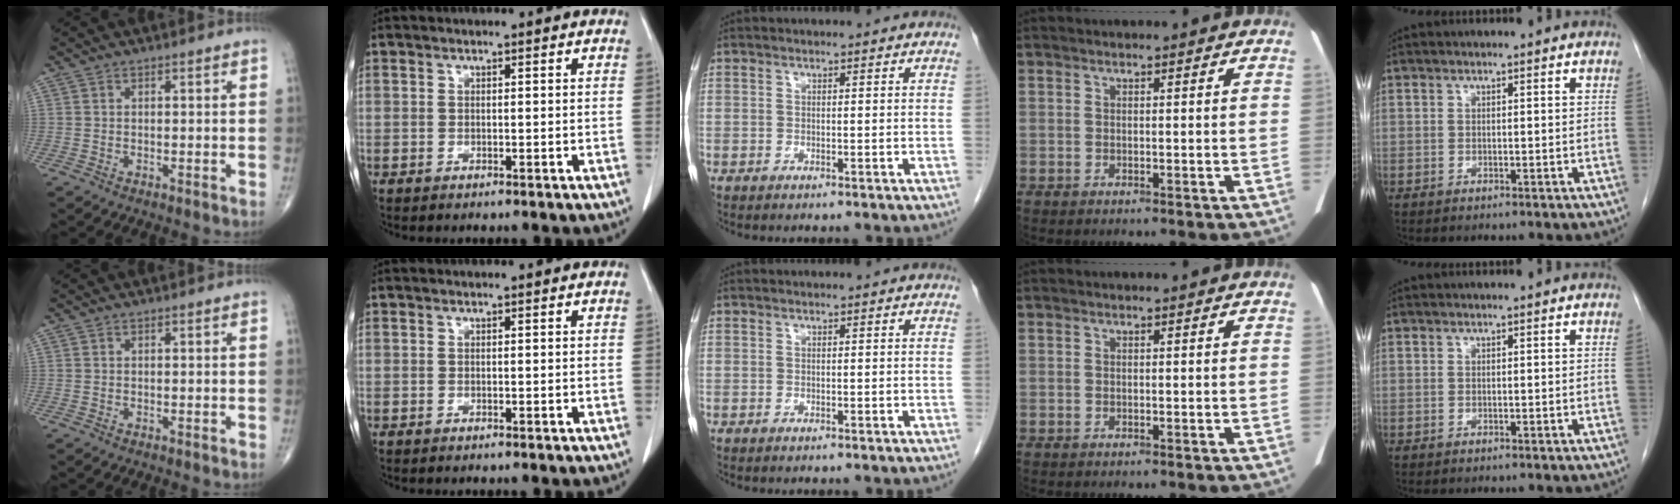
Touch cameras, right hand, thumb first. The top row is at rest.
{}